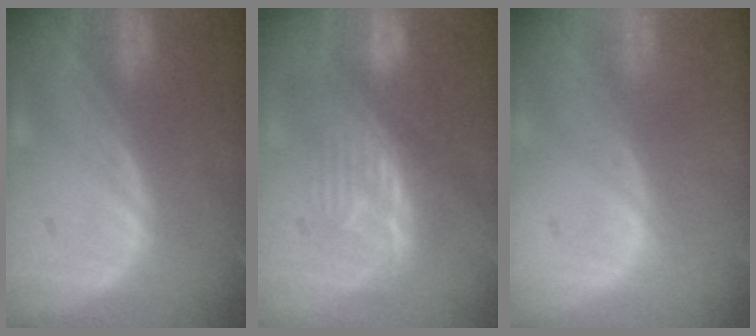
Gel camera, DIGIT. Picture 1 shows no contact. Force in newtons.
{"total": 8.4, "press": 8.1, "slide": 1.9}
{"total": 0.0}